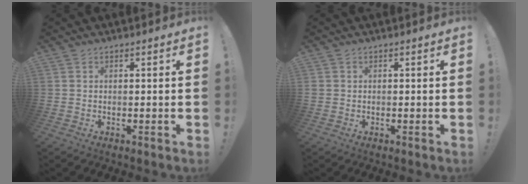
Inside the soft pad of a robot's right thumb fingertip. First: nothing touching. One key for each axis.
{"total": 0.9, "fx": 0.0, "fy": 0.9, "fz": -0.1, "tx": 0.002, "ty": 0.005, "tz": 0.001}